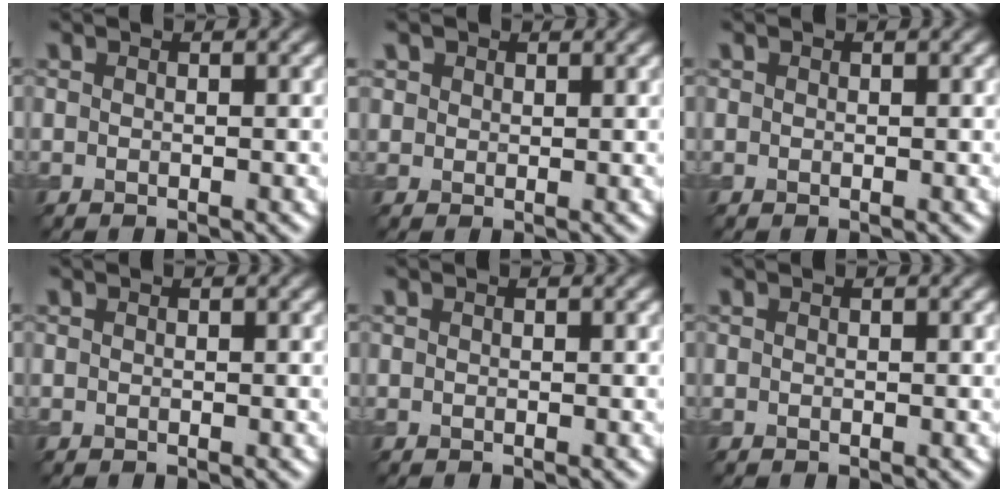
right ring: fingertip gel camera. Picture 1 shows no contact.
{"total": 1.7, "force": [1.1, 1.3, 0.4], "torque": [-0.009, -0.006, 0.020]}
{"total": 0.0}
{"total": 0.0}
{"total": 0.0}
{"total": 0.0}